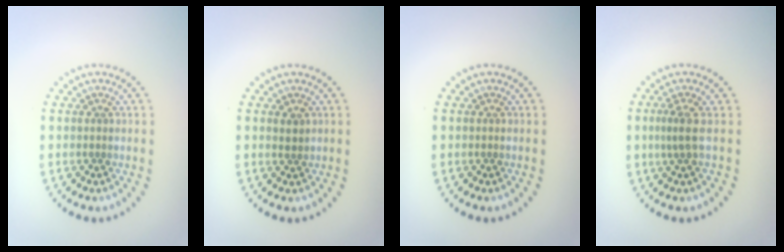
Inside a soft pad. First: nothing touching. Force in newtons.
{"total": 1.0, "press": 0.9, "slide": 0.4}
{"total": 0.0}
{"total": 1.8, "press": 1.4, "slide": 1.2}